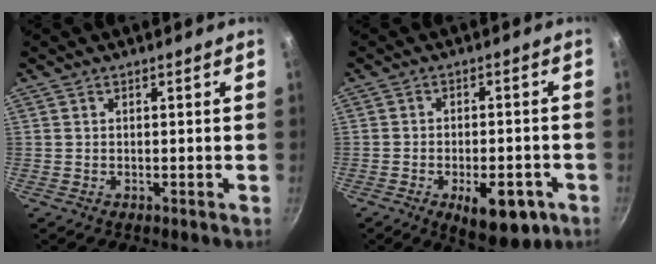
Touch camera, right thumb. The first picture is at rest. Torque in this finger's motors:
{"motor_torque": [0.87, 0.77, 0.46, -0.62, 0.22]}